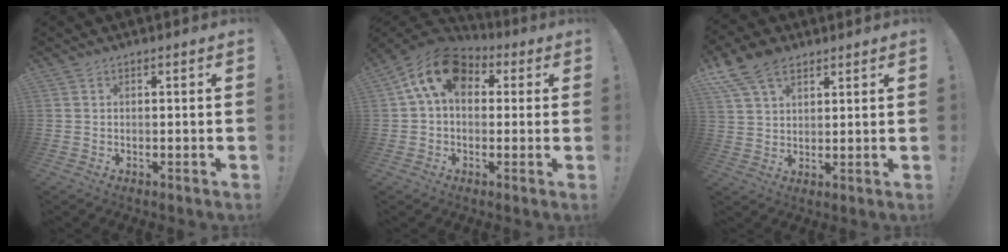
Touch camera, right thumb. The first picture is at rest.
{"total": 13.9, "force": [4.4, 9.0, 9.6], "torque": [-0.170, 0.004, 0.083]}
{"total": 10.6, "force": [6.6, 6.3, 5.4], "torque": [-0.098, -0.019, 0.130]}